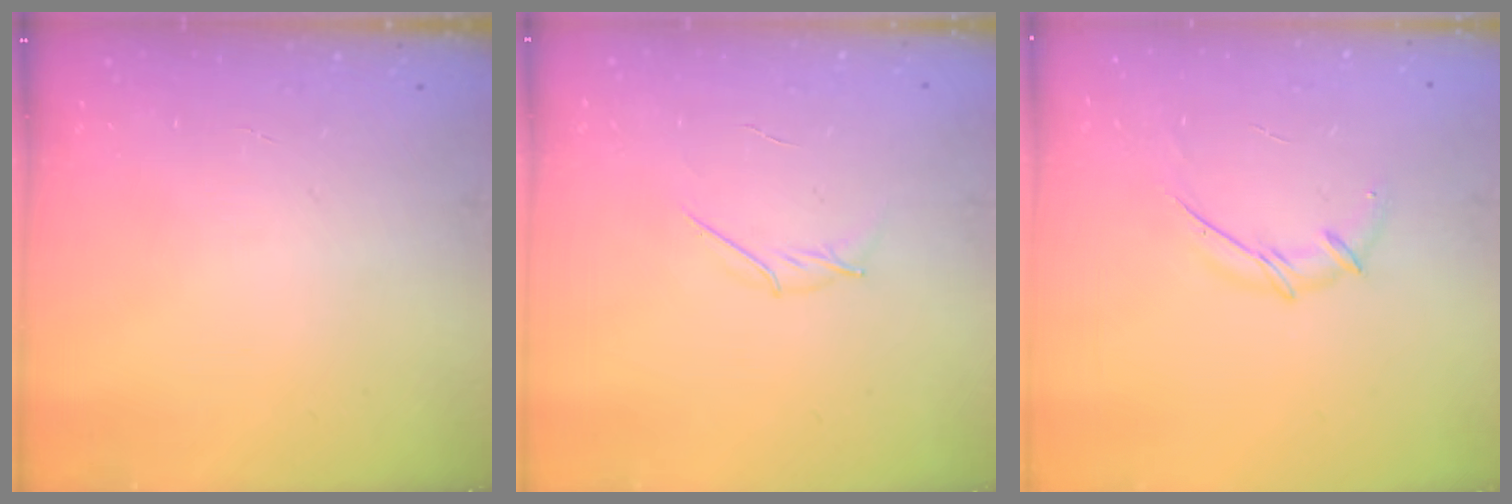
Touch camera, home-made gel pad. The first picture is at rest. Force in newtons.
{"total": 3.3, "press": 3.2, "slide": 0.8}
{"total": 5.9, "press": 5.7, "slide": 1.3}